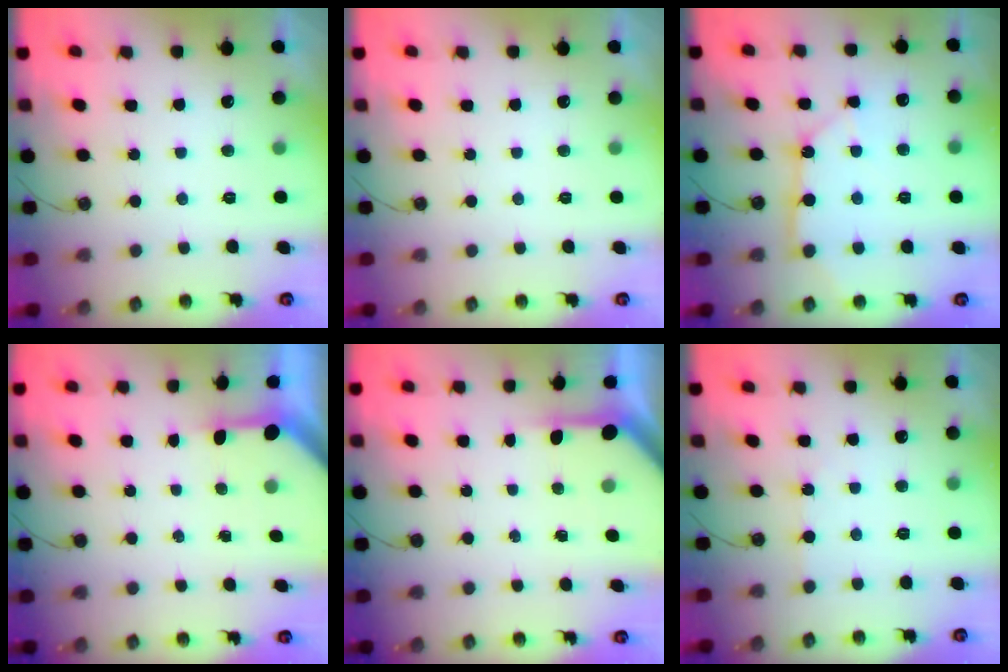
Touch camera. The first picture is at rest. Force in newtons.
{"total": 0.0}
{"total": 11.6, "press": 11.5, "slide": 1.3}
{"total": 3.1, "press": 3.1, "slide": 0.2}
{"total": 3.9, "press": 3.9, "slide": 0.3}
{"total": 2.7, "press": 2.7, "slide": 0.5}